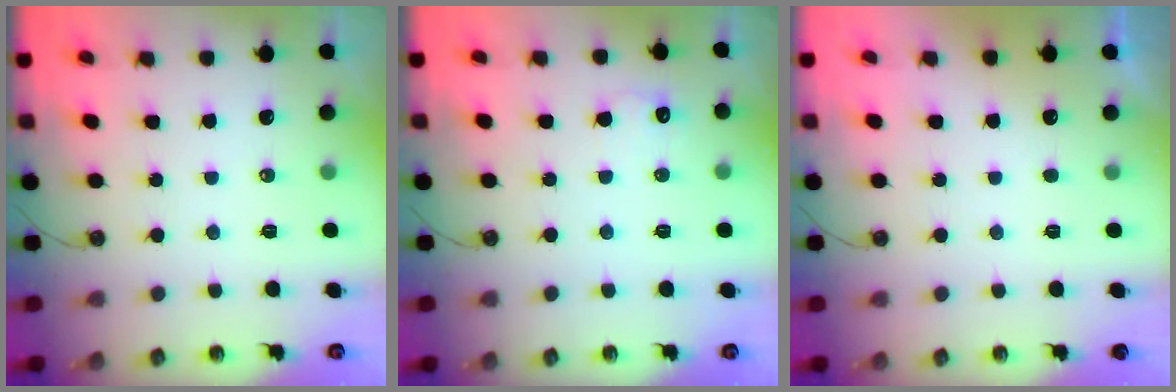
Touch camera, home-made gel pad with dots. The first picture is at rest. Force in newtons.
{"total": 5.7, "press": 5.6, "slide": 1.1}
{"total": 0.8, "press": 0.5, "slide": 0.6}